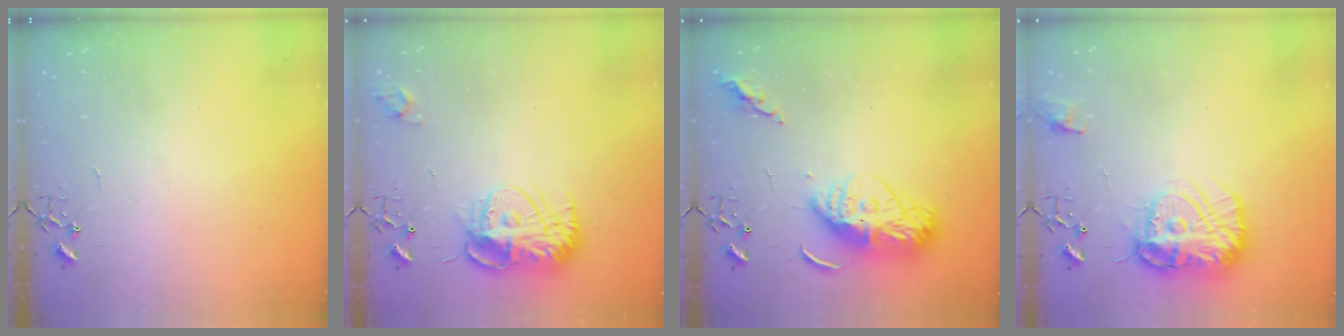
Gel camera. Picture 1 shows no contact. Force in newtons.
{"total": 15.3, "press": 15.3, "slide": 1.2}
{"total": 16.3, "press": 16.3, "slide": 1.3}
{"total": 17.8, "press": 17.8, "slide": 1.7}